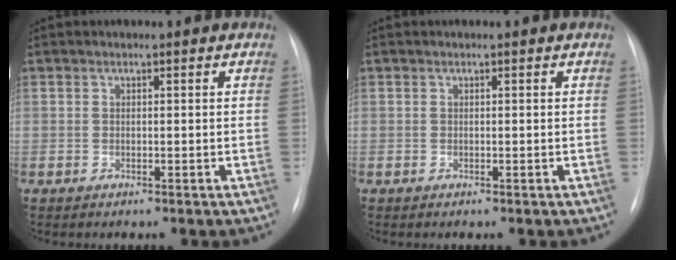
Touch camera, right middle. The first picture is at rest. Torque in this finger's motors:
{"motor_torque": [-0.18, 0.04, -0.02, 0.00]}